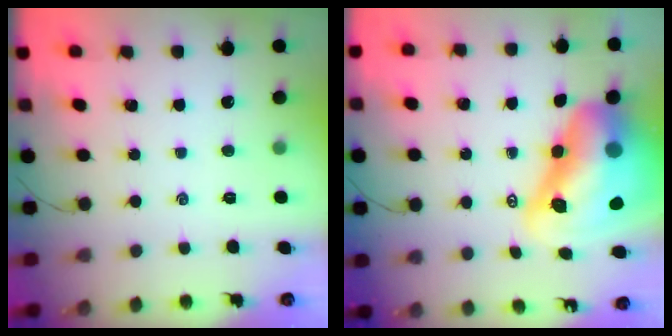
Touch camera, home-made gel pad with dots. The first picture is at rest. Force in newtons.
{"total": 22.8, "press": 21.9, "slide": 6.3}